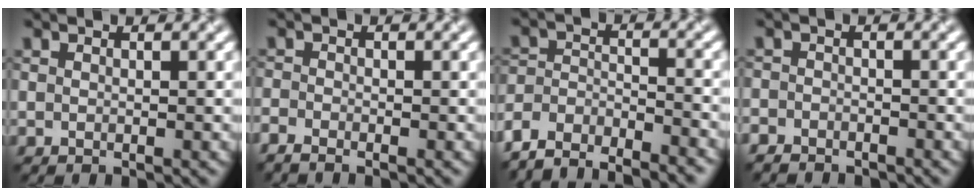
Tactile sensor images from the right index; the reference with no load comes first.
{"total": 1.7, "force": [-1.6, 0.2, 0.6], "torque": [-0.018, -0.005, -0.036]}
{"total": 6.6, "force": [-6.4, 1.2, 1.3], "torque": [-0.022, -0.011, -0.115]}
{"total": 2.4, "force": [-2.3, 0.7, 0.2], "torque": [0.002, -0.001, -0.048]}